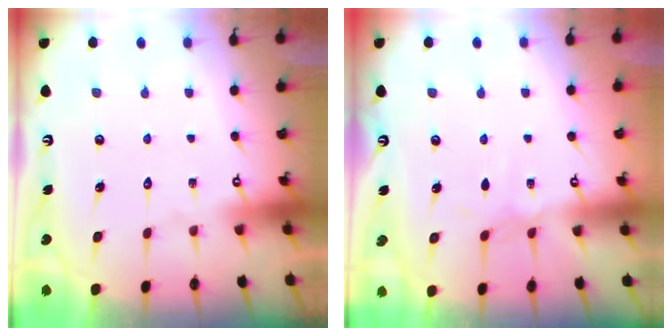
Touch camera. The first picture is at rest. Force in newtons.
{"total": 2.0, "press": 2.0, "slide": 0.5}